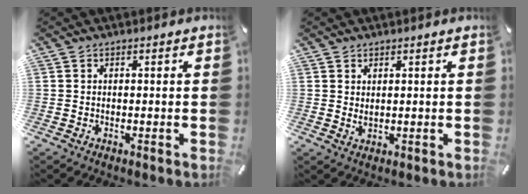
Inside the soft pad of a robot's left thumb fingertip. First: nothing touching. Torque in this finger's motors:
{"motor_torque": [0.17, -0.21, 0.10, -0.21, 0.01]}